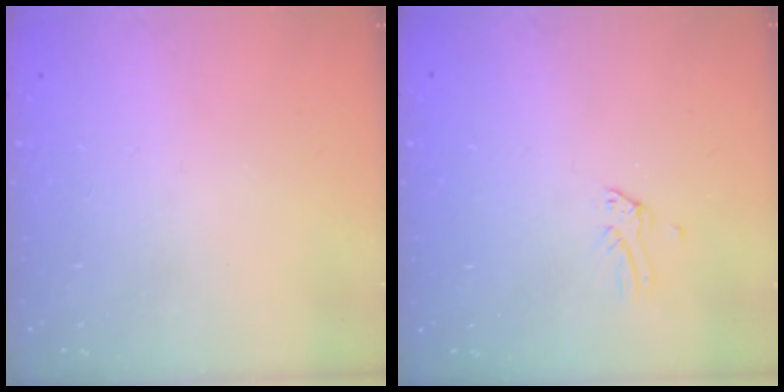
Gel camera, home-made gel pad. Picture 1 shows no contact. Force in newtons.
{"total": 0.0}